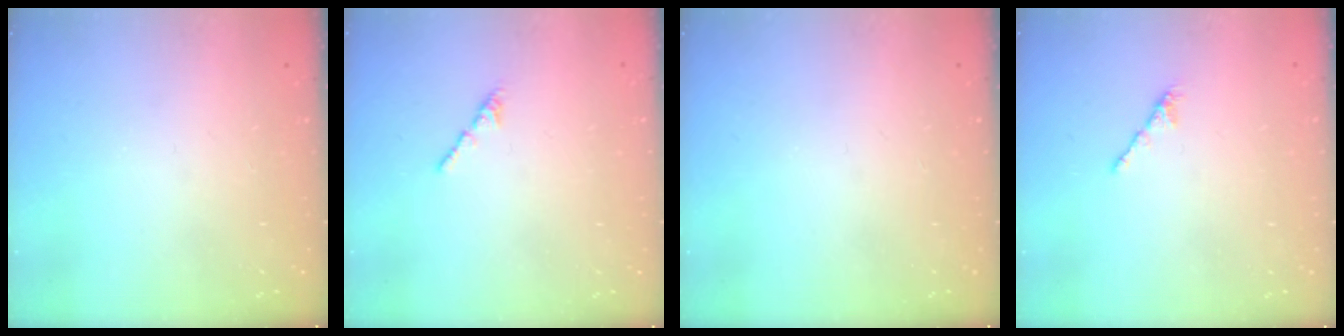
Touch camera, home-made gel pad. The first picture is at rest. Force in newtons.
{"total": 0.8, "press": 0.7, "slide": 0.5}
{"total": 0.0}
{"total": 2.1, "press": 2.0, "slide": 0.7}